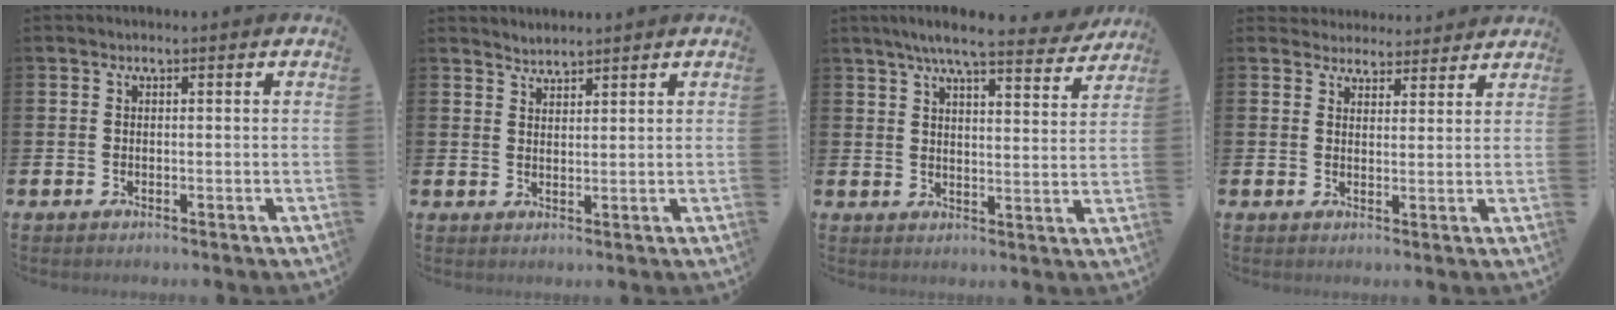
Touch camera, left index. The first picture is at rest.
{"total": 2.4, "force": [2.3, 0.1, -0.4], "torque": [0.007, -0.010, 0.043]}
{"total": 7.3, "force": [6.6, 0.6, 3.1], "torque": [-0.063, -0.032, 0.112]}
{"total": 3.7, "force": [3.4, 1.2, -0.3], "torque": [0.000, -0.021, 0.062]}